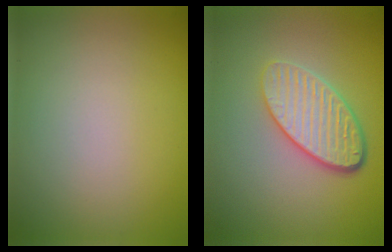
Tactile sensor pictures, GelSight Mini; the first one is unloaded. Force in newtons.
{"total": 4.9, "press": 3.7, "slide": 3.2}